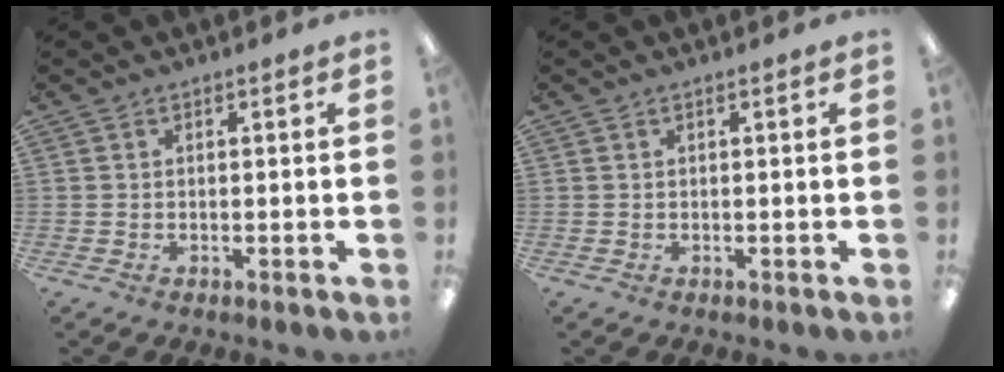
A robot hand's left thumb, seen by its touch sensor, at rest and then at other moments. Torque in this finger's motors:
{"motor_torque": [0.00, 0.00, -0.04, -0.04, 0.00]}